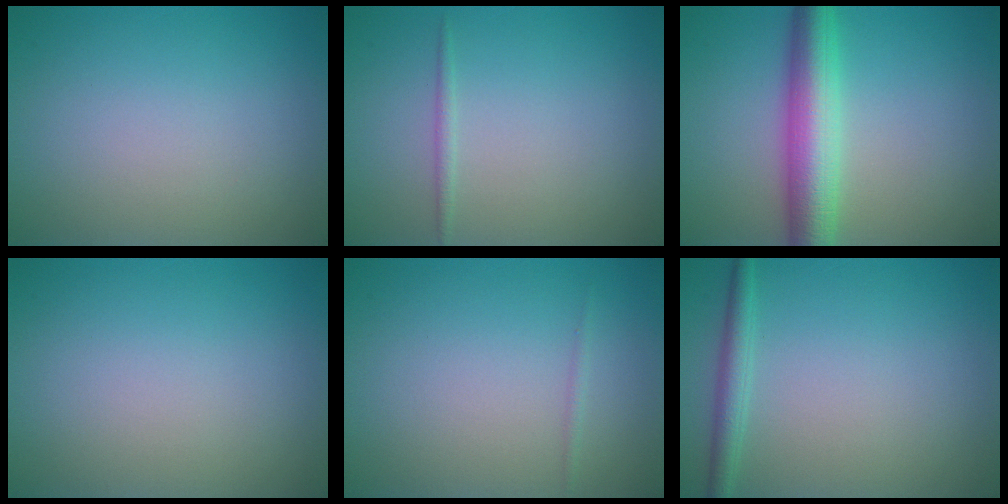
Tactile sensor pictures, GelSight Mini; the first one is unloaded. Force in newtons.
{"total": 0.7, "press": 0.7, "slide": 0.0}
{"total": 6.4, "press": 6.4, "slide": 0.0}
{"total": 0.0}
{"total": 0.5, "press": 0.5, "slide": 0.0}
{"total": 2.0, "press": 2.0, "slide": 0.1}